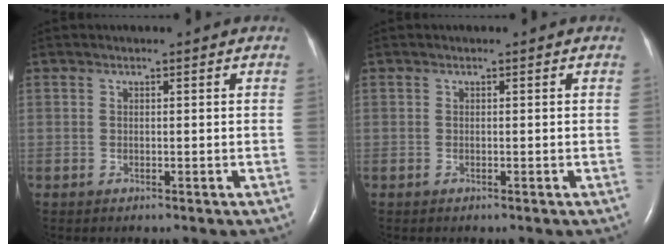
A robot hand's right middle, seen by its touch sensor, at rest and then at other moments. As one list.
[{"total": 0.0}]